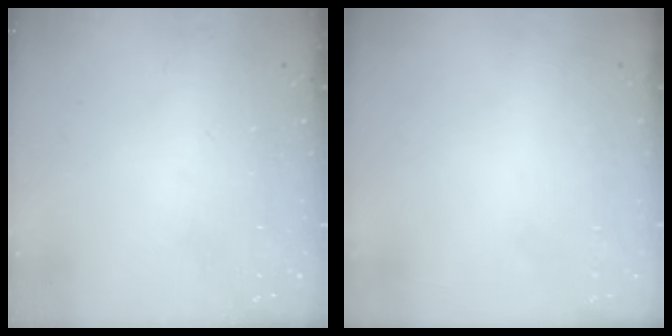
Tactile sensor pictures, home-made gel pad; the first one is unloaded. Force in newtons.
{"total": 2.0, "press": 2.0, "slide": 0.1}